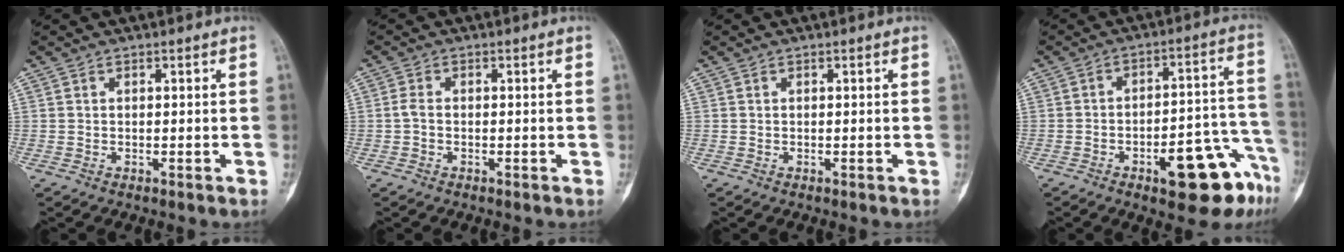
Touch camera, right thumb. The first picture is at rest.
{"total": 1.7, "force": [-0.3, 1.1, 1.2], "torque": [-0.026, 0.002, -0.011]}
{"total": 0.0}
{"total": 15.6, "force": [-8.5, 5.4, 11.9], "torque": [-0.102, 0.081, -0.106]}